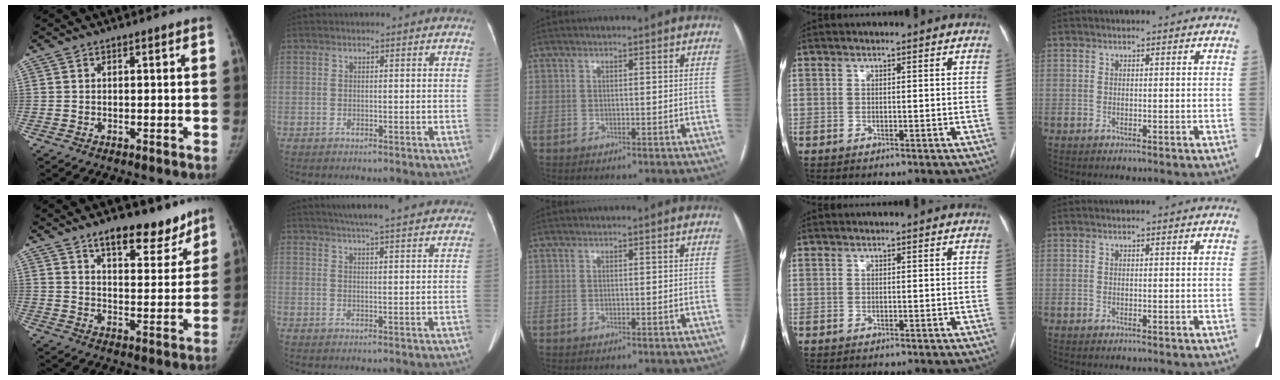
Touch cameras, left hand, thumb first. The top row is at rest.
{"thumb": {"total": 12.4, "force": [9.4, 5.1, 6.3], "torque": [-0.047, -0.063, 0.142]}, "index": {"total": 18.2, "force": [15.8, 2.5, 8.7], "torque": [-0.117, 0.034, 0.195]}}